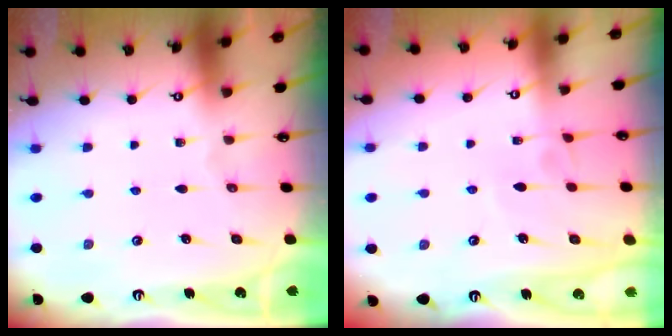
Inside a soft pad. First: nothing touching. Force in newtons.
{"total": 3.3, "press": 3.3, "slide": 0.2}